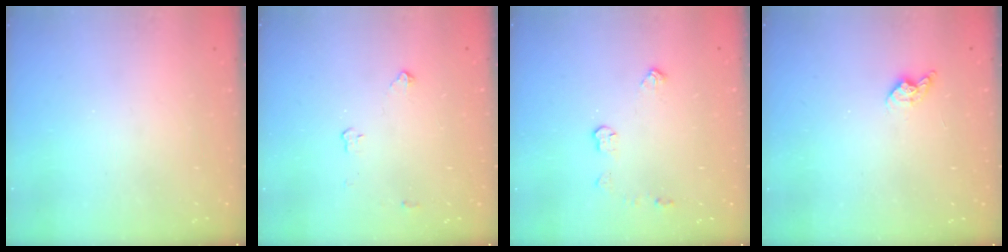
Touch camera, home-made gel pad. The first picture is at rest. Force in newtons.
{"total": 2.6, "press": 2.6, "slide": 0.4}
{"total": 5.1, "press": 5.1, "slide": 0.2}
{"total": 6.2, "press": 6.1, "slide": 1.0}